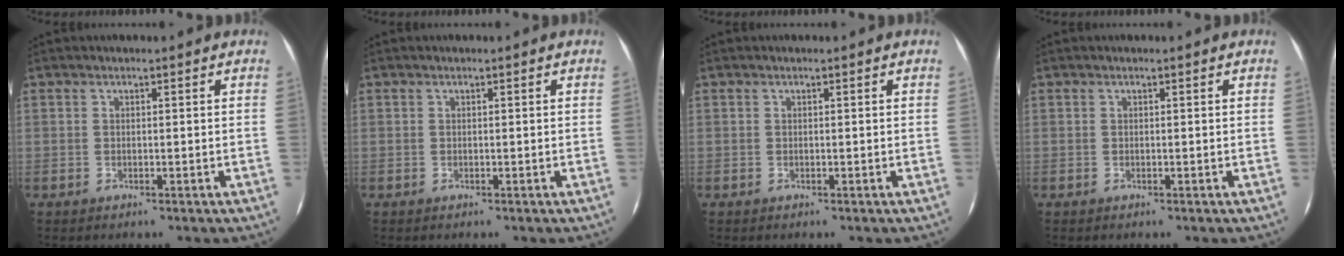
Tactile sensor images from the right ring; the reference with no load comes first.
{"total": 0.0}
{"total": 0.0}
{"total": 0.0}